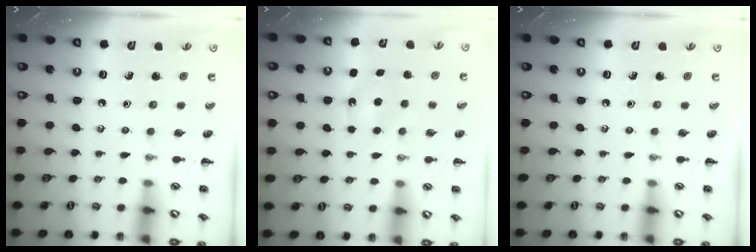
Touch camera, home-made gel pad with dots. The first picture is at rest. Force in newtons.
{"total": 5.0, "press": 4.8, "slide": 1.4}
{"total": 0.0}